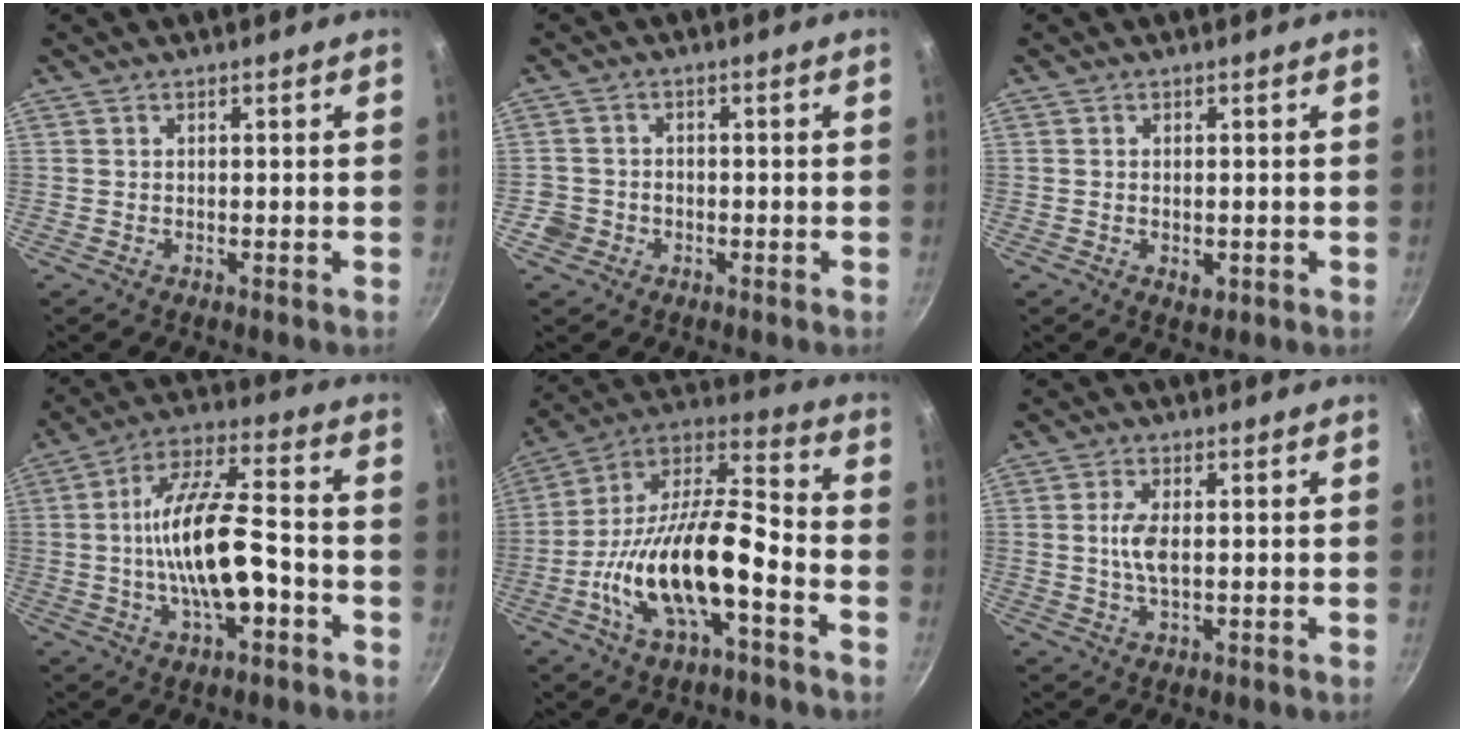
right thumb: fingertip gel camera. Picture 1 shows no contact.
{"total": 3.6, "force": [-1.3, 3.3, 0.8], "torque": [-0.001, 0.023, -0.022]}
{"total": 2.3, "force": [-0.5, 1.4, 1.7], "torque": [-0.025, -0.004, -0.006]}
{"total": 16.2, "force": [-3.4, 6.3, 14.6], "torque": [-0.247, 0.039, -0.066]}
{"total": 20.8, "force": [-6.9, 7.9, 17.9], "torque": [-0.322, 0.048, -0.137]}
{"total": 4.8, "force": [0.3, 2.1, 4.3], "torque": [-0.092, 0.000, 0.003]}